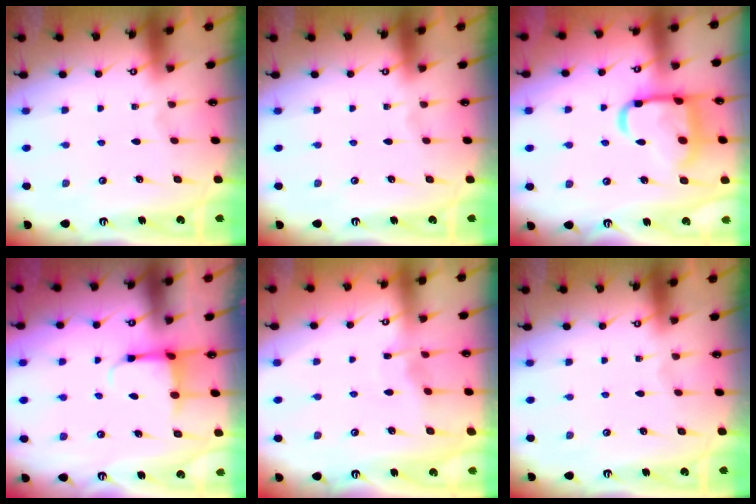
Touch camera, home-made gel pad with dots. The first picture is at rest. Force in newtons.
{"total": 0.0}
{"total": 15.9, "press": 15.9, "slide": 1.2}
{"total": 3.9, "press": 3.7, "slide": 1.3}
{"total": 3.0, "press": 3.0, "slide": 0.3}
{"total": 0.0}